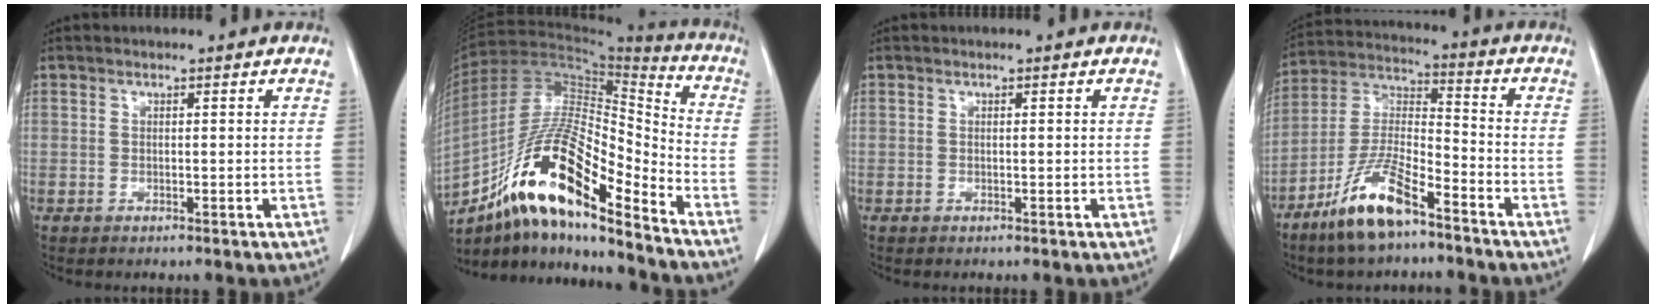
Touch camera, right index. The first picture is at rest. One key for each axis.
{"total": 18.8, "fx": -12.1, "fy": 3.6, "fz": 13.8, "tx": -0.259, "ty": 0.014, "tz": -0.213}
{"total": 0.0}
{"total": 12.3, "fx": -8.2, "fy": 2.7, "fz": 8.7, "tx": -0.185, "ty": -0.009, "tz": -0.159}